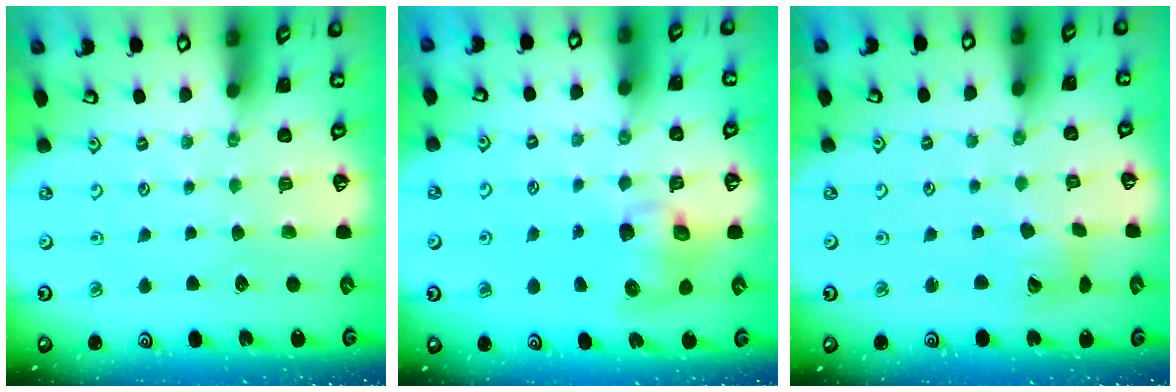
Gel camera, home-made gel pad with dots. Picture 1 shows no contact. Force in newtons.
{"total": 8.9, "press": 8.8, "slide": 1.4}
{"total": 6.4, "press": 6.3, "slide": 0.9}